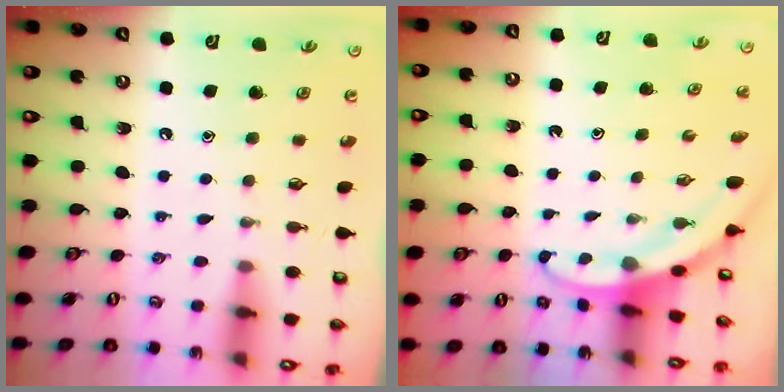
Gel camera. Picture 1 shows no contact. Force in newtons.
{"total": 3.0, "press": 3.0, "slide": 0.1}